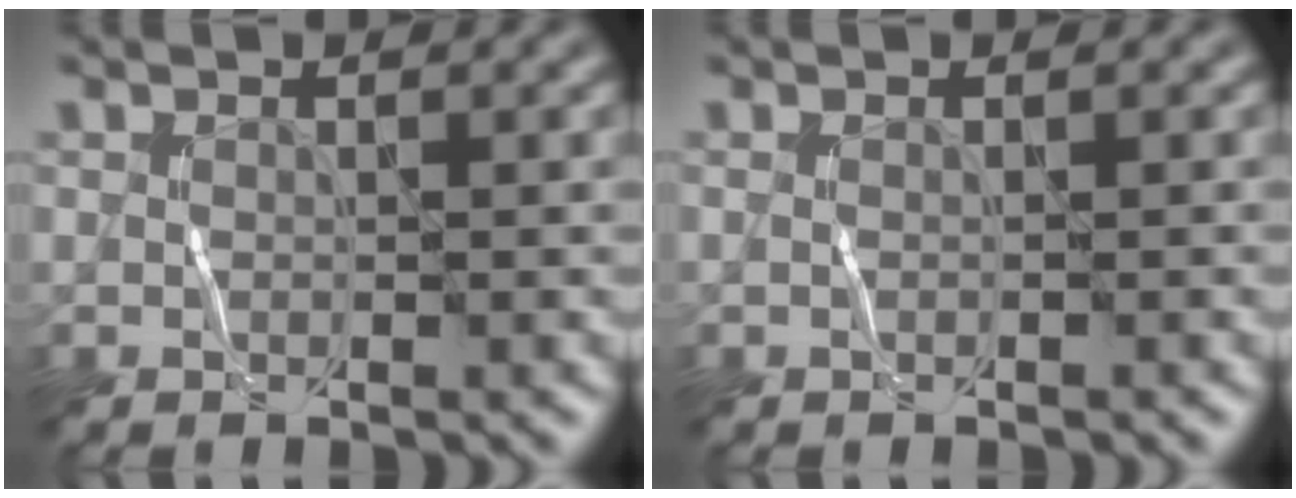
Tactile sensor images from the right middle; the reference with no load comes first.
{"total": 0.0}